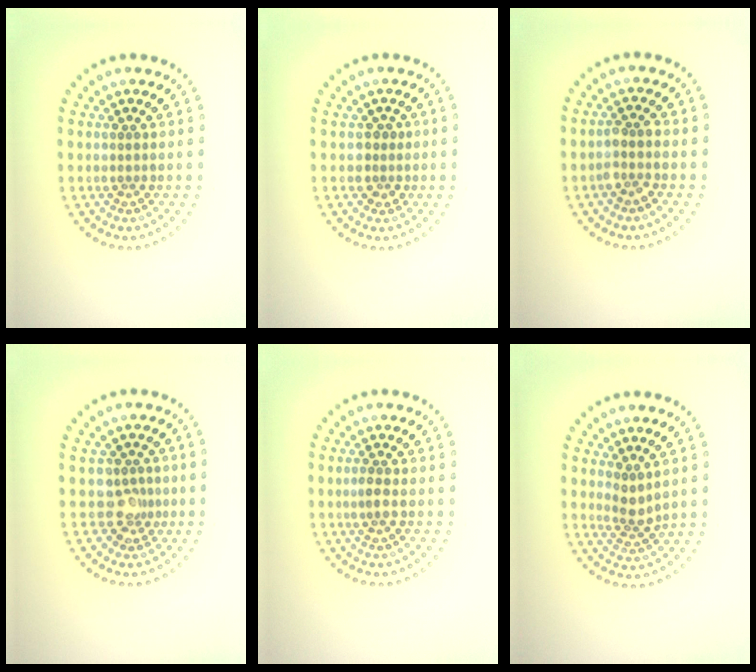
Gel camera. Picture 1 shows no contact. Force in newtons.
{"total": 1.7, "press": 1.4, "slide": 1.0}
{"total": 1.7, "press": 1.6, "slide": 0.7}
{"total": 2.1, "press": 1.7, "slide": 1.3}
{"total": 1.1, "press": 0.9, "slide": 0.5}
{"total": 1.9, "press": 1.5, "slide": 1.2}